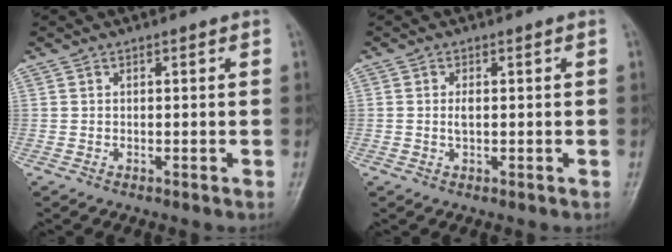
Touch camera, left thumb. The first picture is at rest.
{"total": 1.5, "force": [0.1, 0.7, 1.4], "torque": [-0.031, 0.005, 0.002]}